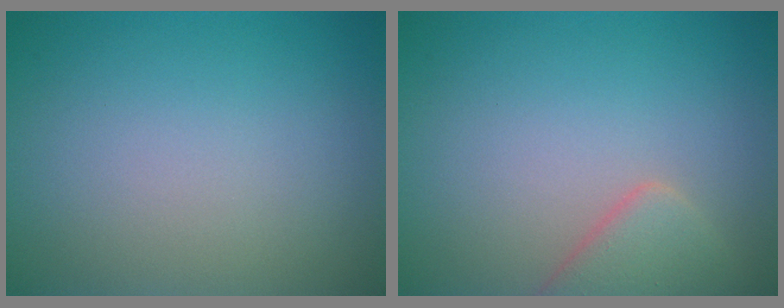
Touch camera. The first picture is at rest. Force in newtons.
{"total": 2.8, "press": 2.8, "slide": 0.4}